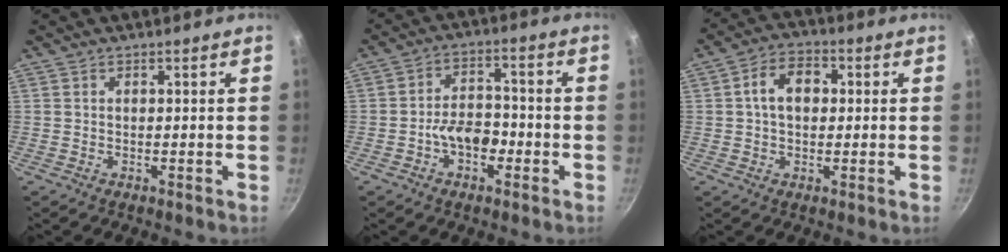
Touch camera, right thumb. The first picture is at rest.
{"total": 7.1, "force": [-2.5, 4.6, 4.9], "torque": [-0.055, 0.032, -0.046]}
{"total": 7.8, "force": [1.1, 5.4, 5.5], "torque": [-0.071, 0.019, 0.006]}